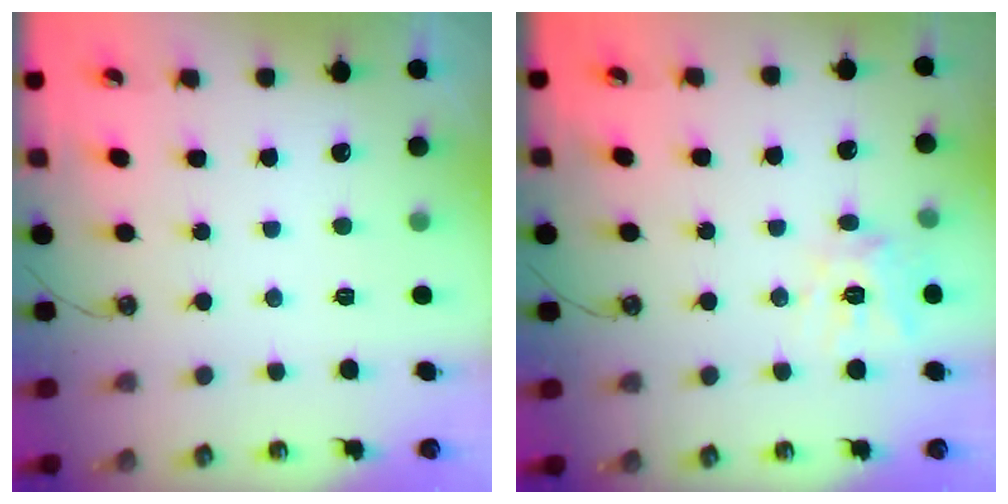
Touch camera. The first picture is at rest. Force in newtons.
{"total": 11.4, "press": 11.3, "slide": 0.9}